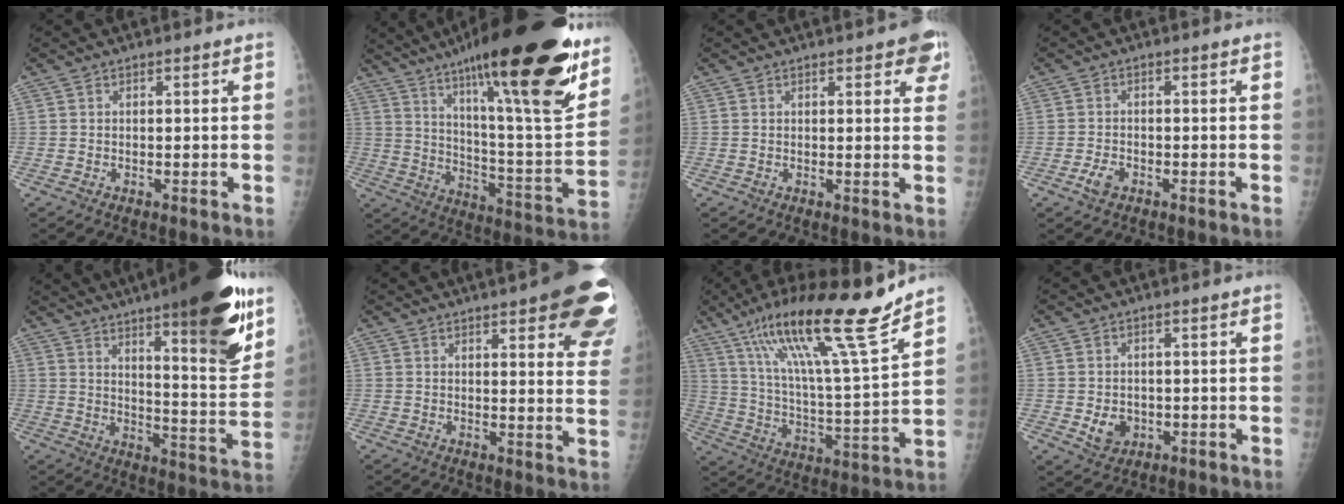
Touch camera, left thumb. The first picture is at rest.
{"total": 33.3, "force": [20.7, 6.1, 25.3], "torque": [-0.347, -0.059, 0.320]}
{"total": 5.8, "force": [3.1, 1.9, 4.4], "torque": [-0.032, -0.008, 0.031]}
{"total": 2.5, "force": [-1.4, 1.5, 1.5], "torque": [-0.032, 0.006, -0.023]}
{"total": 24.5, "force": [15.4, 4.4, 18.6], "torque": [-0.248, -0.069, 0.228]}
{"total": 19.2, "force": [10.9, 4.8, 15.0], "torque": [-0.161, -0.031, 0.119]}
{"total": 22.2, "force": [15.6, 1.3, 15.7], "torque": [-0.246, -0.064, 0.272]}
{"total": 4.1, "force": [-0.7, 3.4, 2.2], "torque": [-0.021, 0.000, 0.000]}